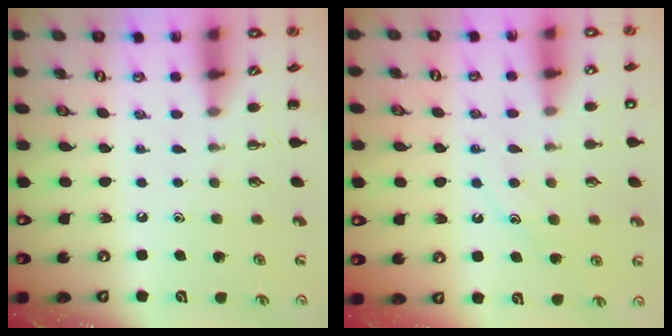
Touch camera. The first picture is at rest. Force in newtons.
{"total": 11.2, "press": 11.1, "slide": 1.2}